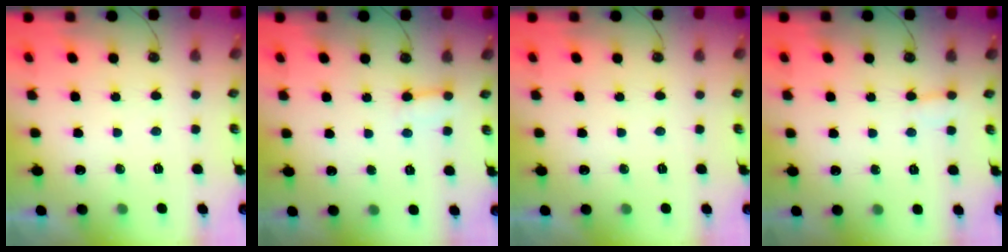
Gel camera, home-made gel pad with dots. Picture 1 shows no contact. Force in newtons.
{"total": 4.5, "press": 4.5, "slide": 0.3}
{"total": 0.0}
{"total": 2.7, "press": 2.7, "slide": 0.5}